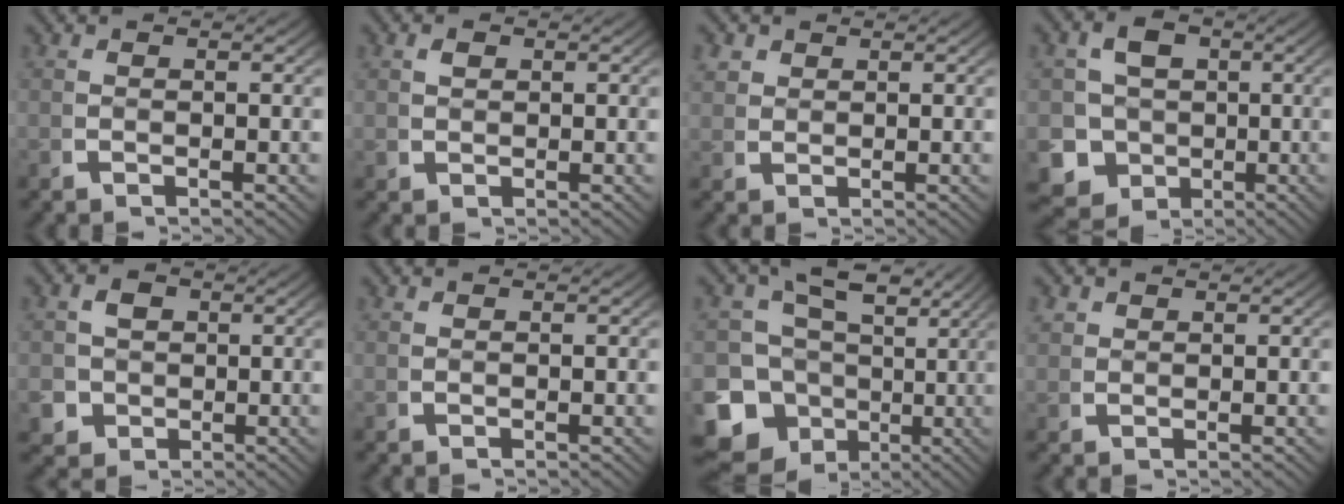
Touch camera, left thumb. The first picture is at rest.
{"total": 1.3, "force": [0.8, 0.9, 0.6], "torque": [-0.015, -0.003, 0.022]}
{"total": 2.1, "force": [1.5, 1.4, 0.8], "torque": [-0.021, -0.002, 0.035]}
{"total": 13.0, "force": [-3.2, 11.6, 5.1], "torque": [-0.116, -0.051, -0.046]}
{"total": 5.9, "force": [-0.7, 5.3, 2.5], "torque": [-0.056, -0.018, -0.002]}
{"total": 0.0}
{"total": 14.2, "force": [-1.3, 12.4, 6.8], "torque": [-0.152, -0.055, -0.015]}
{"total": 1.6, "force": [1.2, 1.0, 0.5], "torque": [-0.016, -0.003, 0.029]}